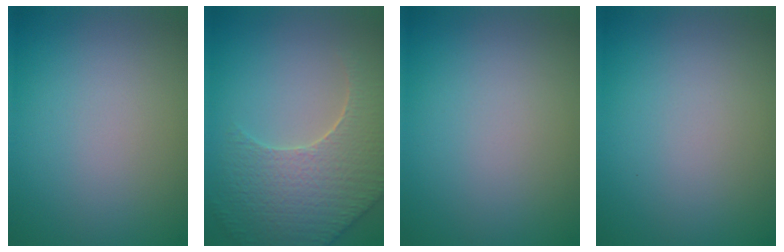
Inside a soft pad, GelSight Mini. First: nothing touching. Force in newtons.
{"total": 7.6, "press": 5.8, "slide": 4.9}
{"total": 0.0}
{"total": 0.0}